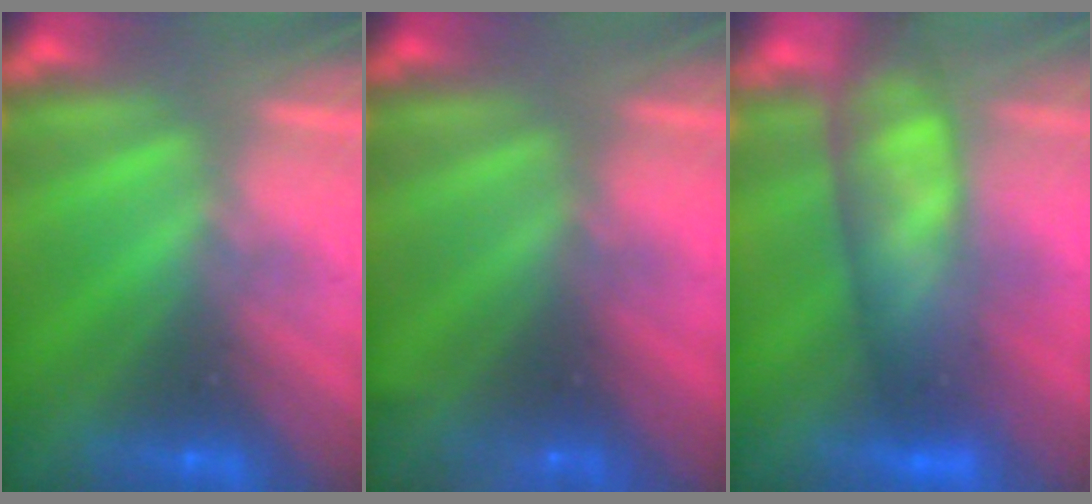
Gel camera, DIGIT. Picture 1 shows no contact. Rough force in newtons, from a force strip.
{"total": 2.4}
{"total": 7.3}